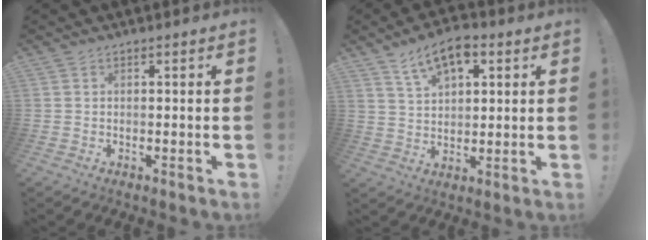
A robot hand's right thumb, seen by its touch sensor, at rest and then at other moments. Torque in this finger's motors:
{"motor_torque": [0.09, 0.12, 0.43, 0.42, 0.09]}